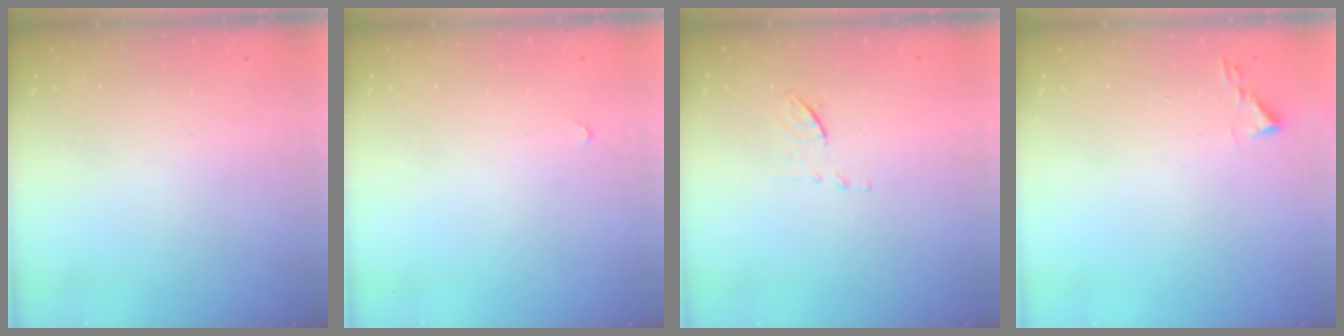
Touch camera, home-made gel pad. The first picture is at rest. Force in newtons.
{"total": 2.8, "press": 2.8, "slide": 0.4}
{"total": 6.2, "press": 6.1, "slide": 1.0}
{"total": 1.9, "press": 1.8, "slide": 0.3}